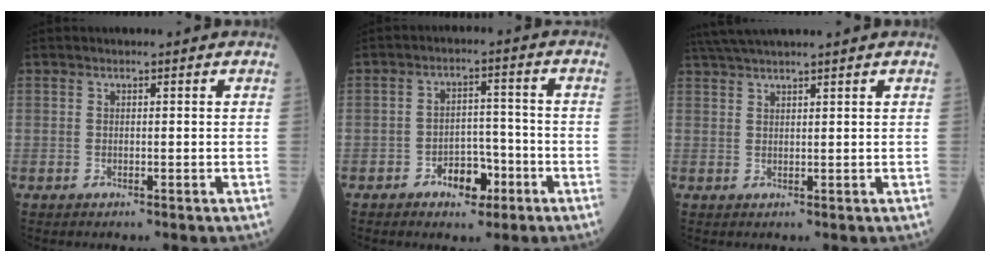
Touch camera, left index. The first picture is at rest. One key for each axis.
{"total": 5.5, "fx": -3.1, "fy": 3.1, "fz": 3.3, "tx": -0.050, "ty": 0.015, "tz": -0.049}
{"total": 7.0, "fx": 6.0, "fy": -0.6, "fz": 3.4, "tx": -0.059, "ty": 0.036, "tz": 0.104}